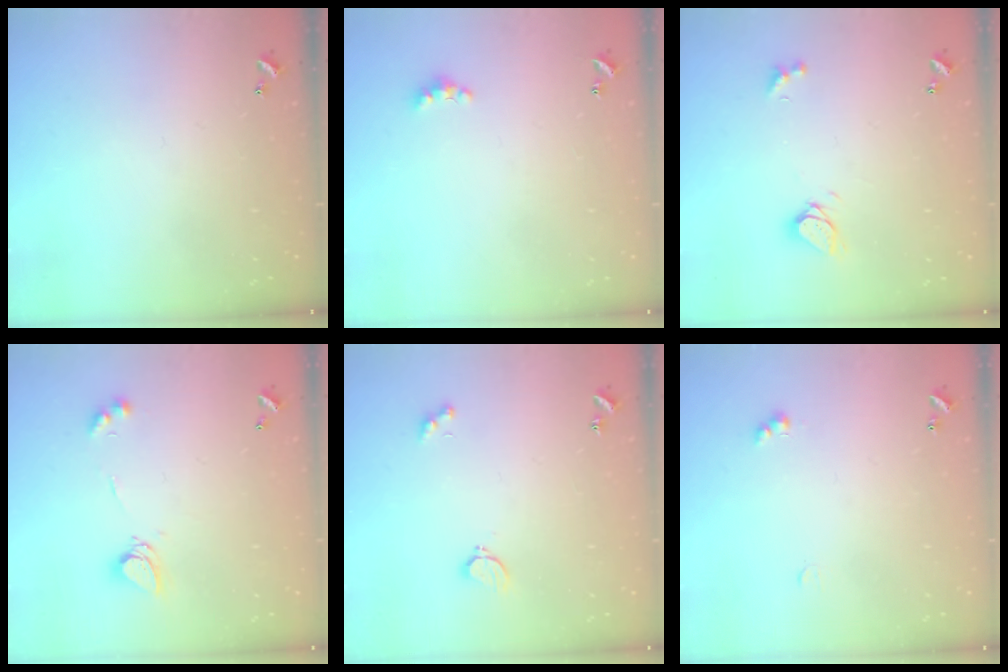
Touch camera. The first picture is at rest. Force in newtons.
{"total": 2.8, "press": 2.8, "slide": 0.6}
{"total": 3.7, "press": 3.7, "slide": 0.3}
{"total": 6.0, "press": 6.0, "slide": 0.4}
{"total": 2.0, "press": 1.9, "slide": 0.5}
{"total": 1.8, "press": 1.8, "slide": 0.4}